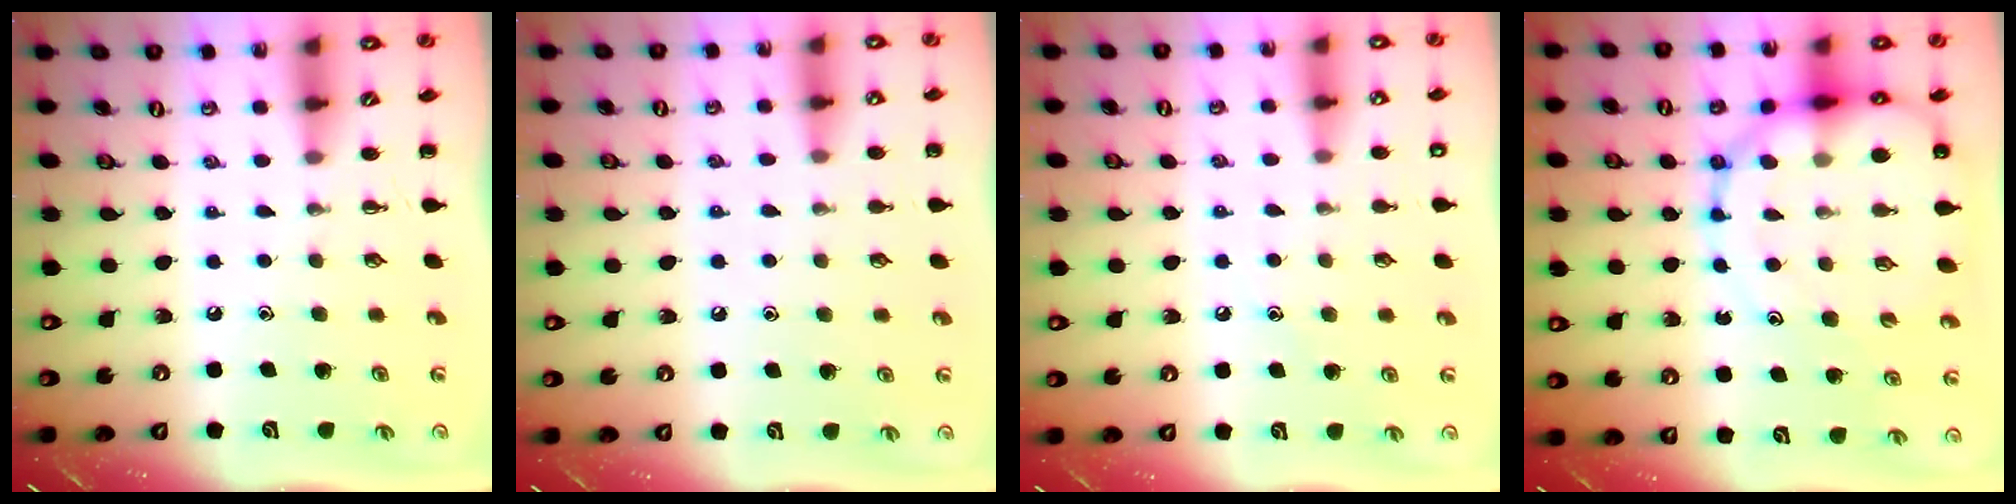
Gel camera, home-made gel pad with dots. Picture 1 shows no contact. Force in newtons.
{"total": 6.6, "press": 6.2, "slide": 2.2}
{"total": 6.2, "press": 6.0, "slide": 1.6}
{"total": 15.9, "press": 15.5, "slide": 3.5}